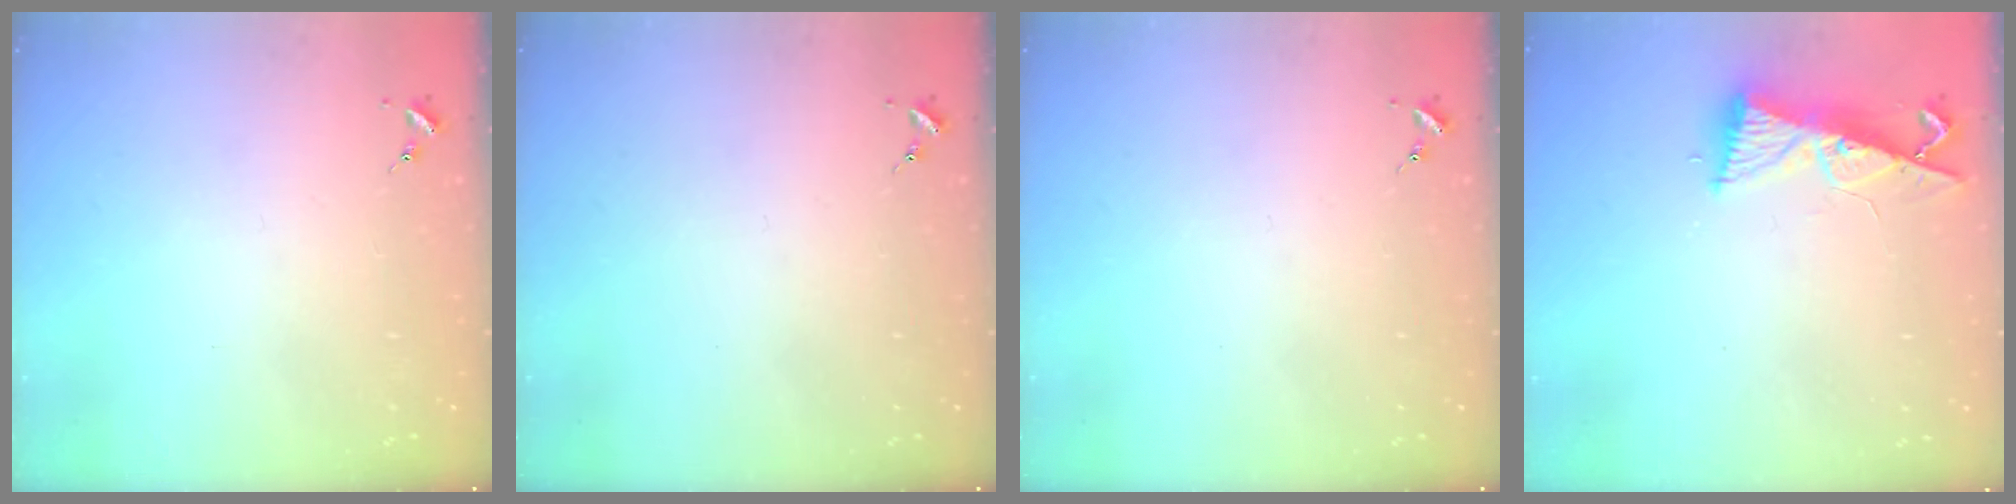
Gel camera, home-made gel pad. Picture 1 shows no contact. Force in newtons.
{"total": 0.0}
{"total": 0.0}
{"total": 8.6, "press": 8.5, "slide": 1.1}